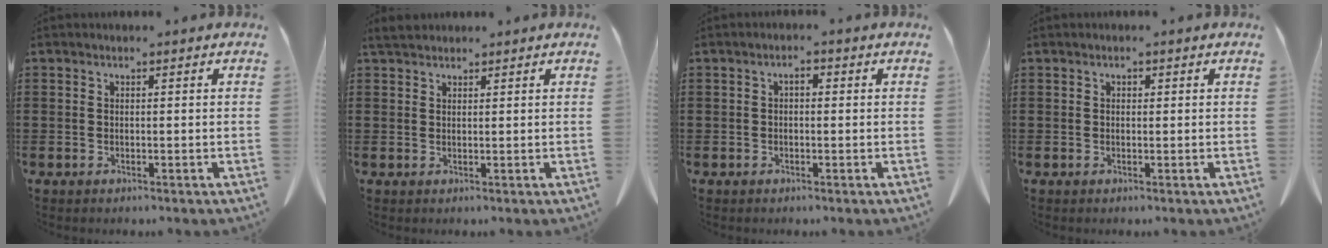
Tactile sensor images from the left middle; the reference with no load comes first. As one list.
[{"total": 2.2, "force": [1.8, 0.8, 0.8], "torque": [-0.023, 0.003, 0.037]}, {"total": 1.5, "force": [-0.3, 0.7, 1.3], "torque": [-0.029, 0.002, -0.007]}, {"total": 0.5, "force": [0.2, 0.4, 0.2], "torque": [-0.007, 0.001, 0.005]}]